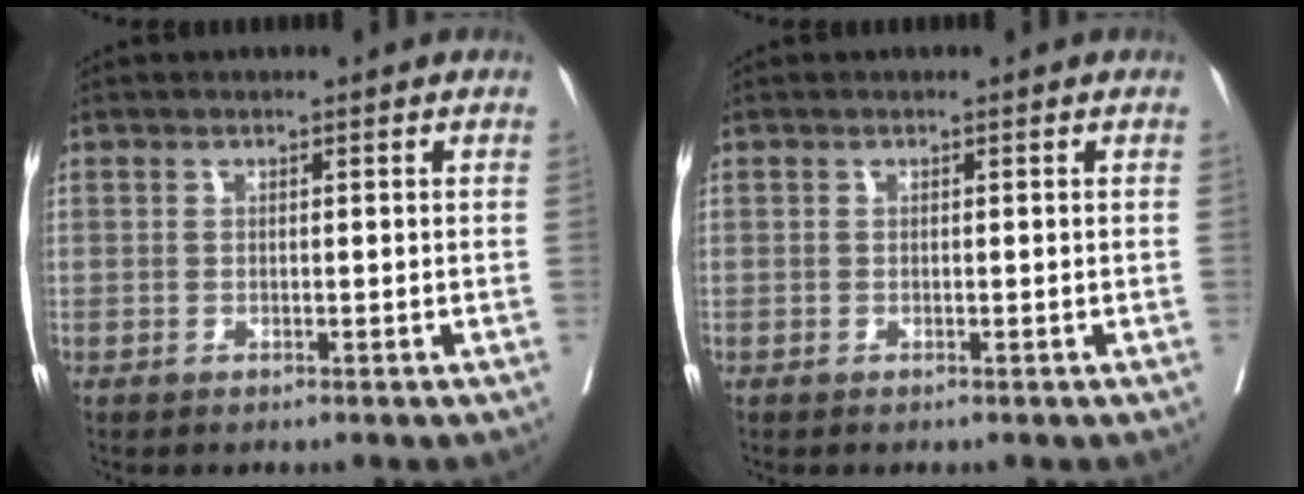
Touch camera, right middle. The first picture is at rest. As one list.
[{"total": 0.0}]